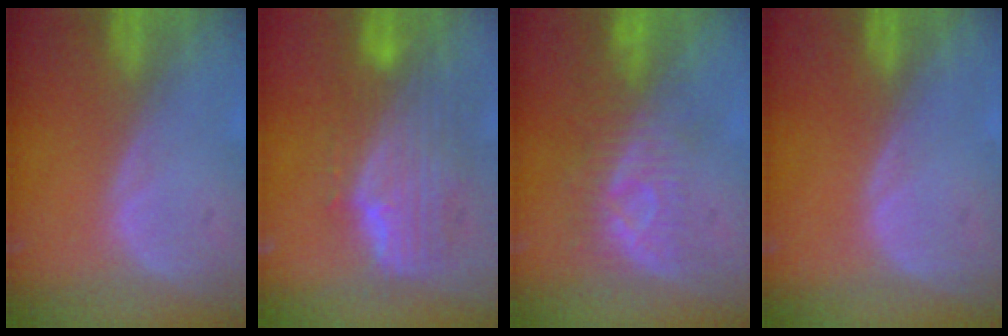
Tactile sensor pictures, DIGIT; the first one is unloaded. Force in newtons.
{"total": 10.0, "press": 8.9, "slide": 4.6}
{"total": 8.2, "press": 7.4, "slide": 3.6}
{"total": 0.0}